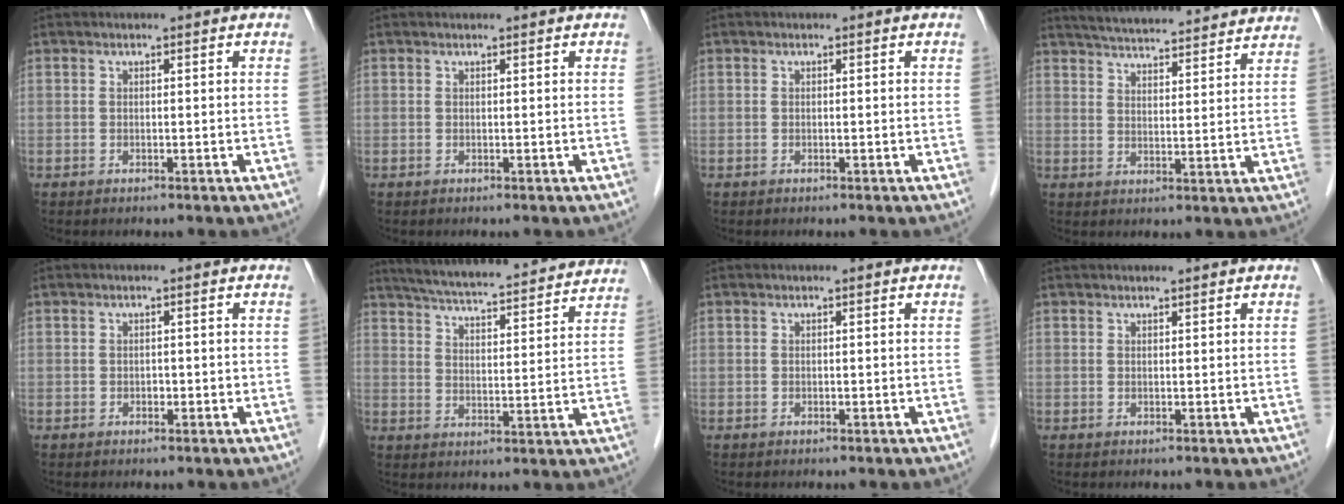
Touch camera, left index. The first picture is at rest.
{"total": 0.8, "force": [0.8, 0.0, 0.3], "torque": [-0.007, 0.007, 0.012]}
{"total": 0.0}
{"total": 22.0, "force": [20.4, 2.9, 7.7], "torque": [-0.121, 0.014, 0.270]}
{"total": 0.8, "force": [-0.1, 0.6, 0.4], "torque": [-0.007, 0.003, -0.003]}
{"total": 24.1, "force": [22.1, 2.8, 9.1], "torque": [-0.147, -0.002, 0.295]}
{"total": 0.0}
{"total": 2.0, "force": [1.8, 0.2, 1.0], "torque": [-0.008, 0.023, 0.028]}